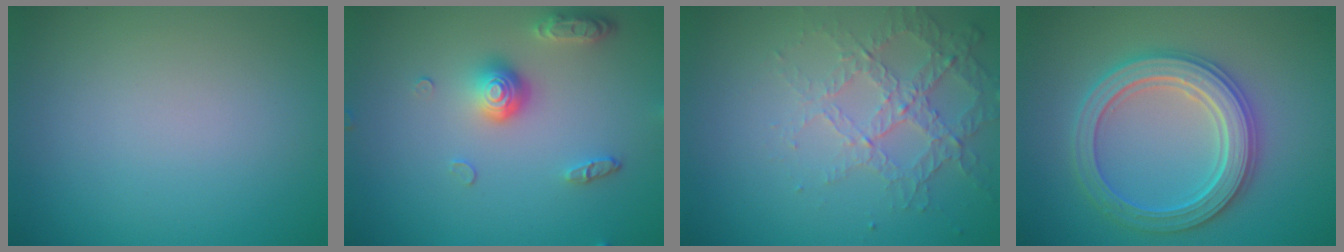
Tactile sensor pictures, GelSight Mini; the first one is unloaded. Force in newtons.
{"total": 3.6, "press": 2.7, "slide": 2.3}
{"total": 4.1, "press": 2.9, "slide": 3.0}
{"total": 5.5, "press": 5.4, "slide": 1.0}